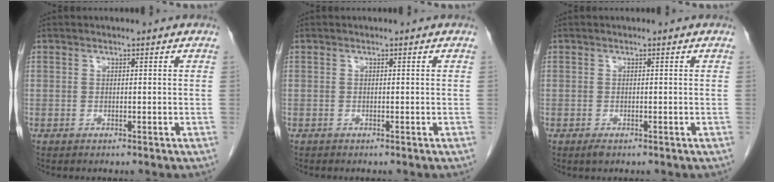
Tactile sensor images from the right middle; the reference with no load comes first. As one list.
[{"total": 0.0}, {"total": 0.8, "force": [-0.6, 0.2, 0.5], "torque": [-0.011, -0.002, -0.006]}]